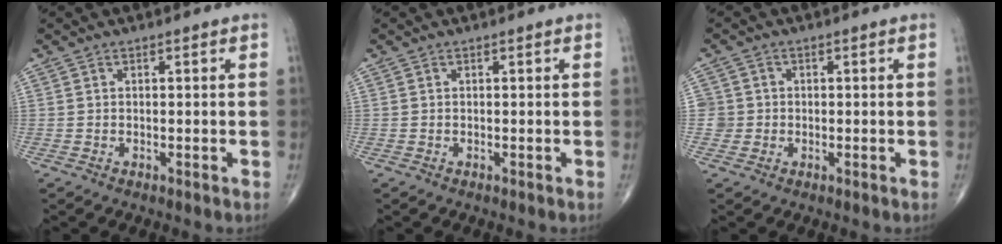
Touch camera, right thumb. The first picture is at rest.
{"total": 0.0}
{"total": 2.9, "force": [-0.2, 2.8, 0.0], "torque": [0.023, 0.008, -0.004]}